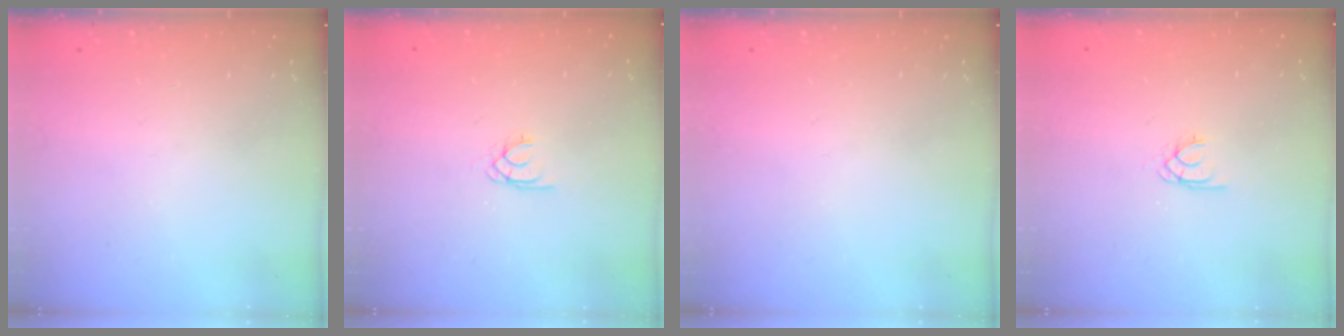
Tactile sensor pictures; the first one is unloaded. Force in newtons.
{"total": 1.5, "press": 1.4, "slide": 0.2}
{"total": 0.0}
{"total": 1.5, "press": 1.4, "slide": 0.2}